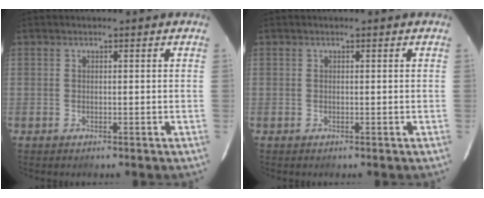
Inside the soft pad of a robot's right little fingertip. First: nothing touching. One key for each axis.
{"total": 0.0}